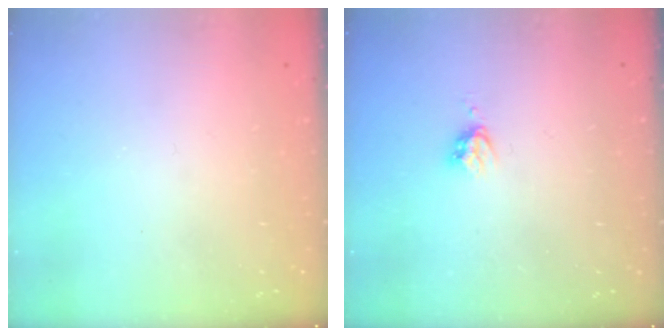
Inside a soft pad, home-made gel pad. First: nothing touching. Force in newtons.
{"total": 3.7, "press": 3.6, "slide": 0.5}